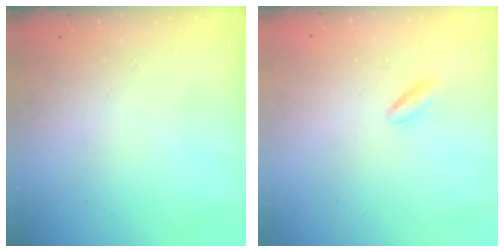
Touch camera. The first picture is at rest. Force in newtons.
{"total": 2.1, "press": 1.9, "slide": 1.0}